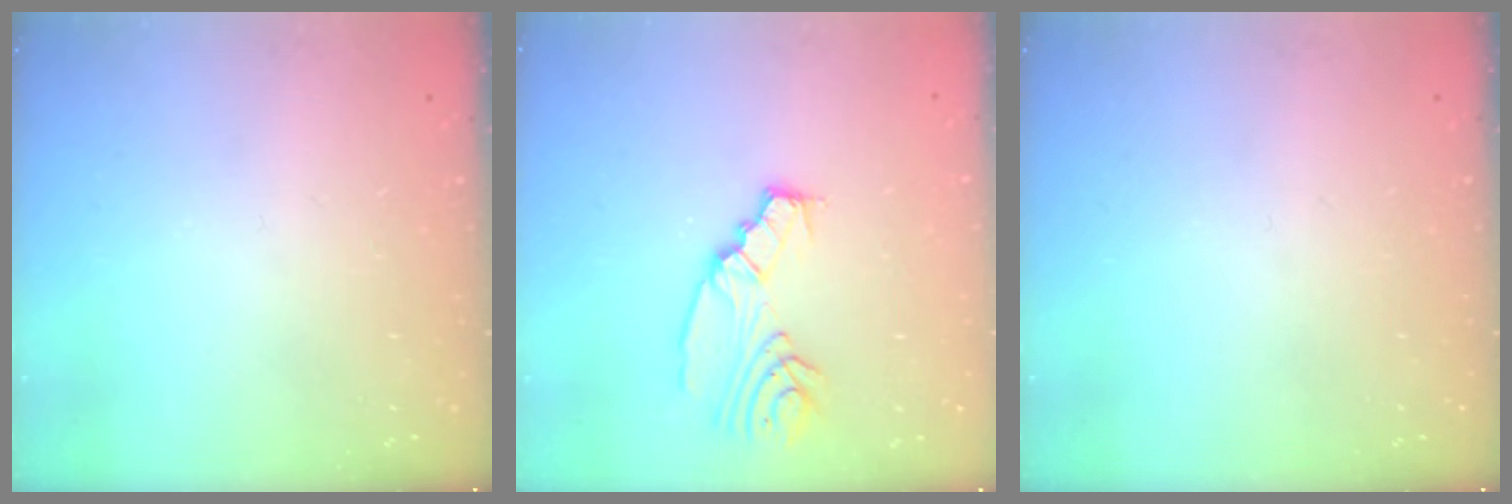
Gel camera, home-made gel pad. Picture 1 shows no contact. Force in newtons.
{"total": 8.3, "press": 8.3, "slide": 0.8}
{"total": 0.0}